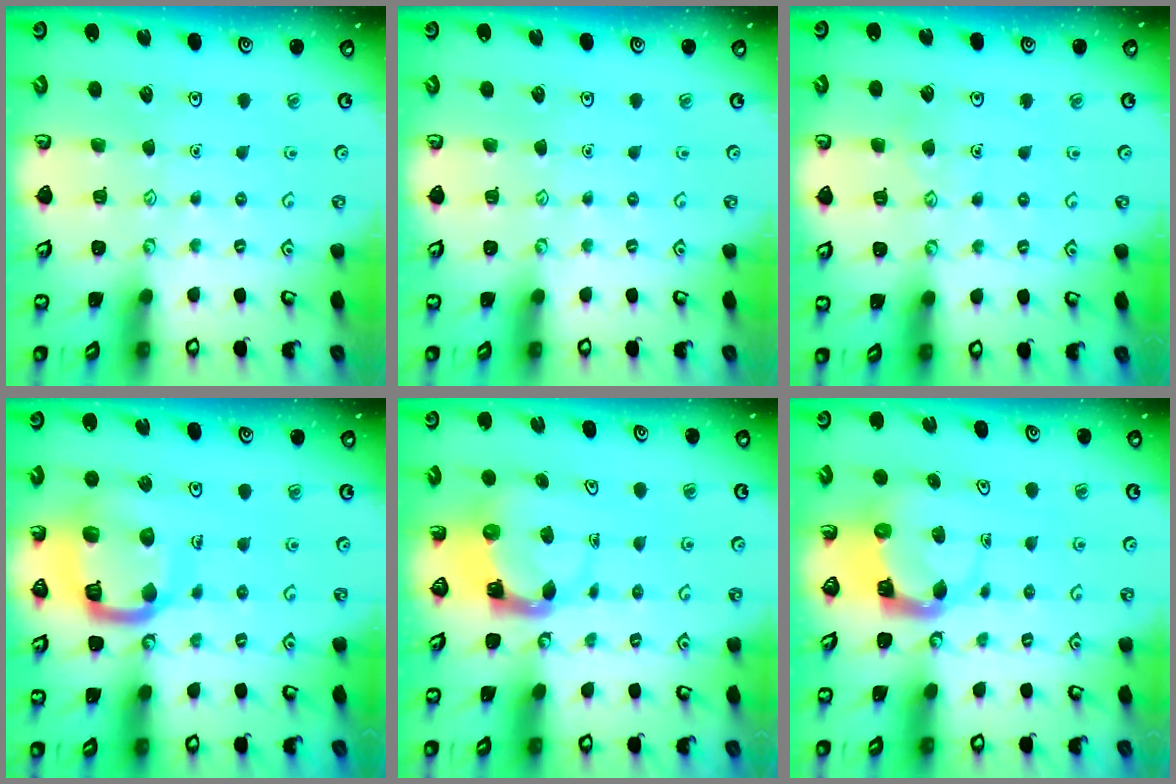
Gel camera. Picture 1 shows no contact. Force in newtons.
{"total": 0.0}
{"total": 4.5, "press": 4.4, "slide": 0.4}
{"total": 15.5, "press": 15.5, "slide": 1.2}
{"total": 4.4, "press": 4.3, "slide": 0.9}
{"total": 3.7, "press": 3.6, "slide": 0.7}